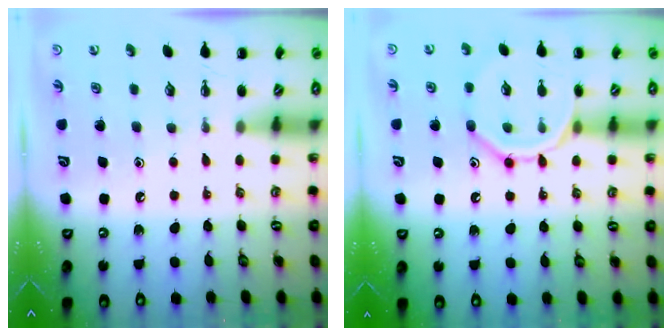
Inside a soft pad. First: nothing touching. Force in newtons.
{"total": 11.9, "press": 11.9, "slide": 0.3}